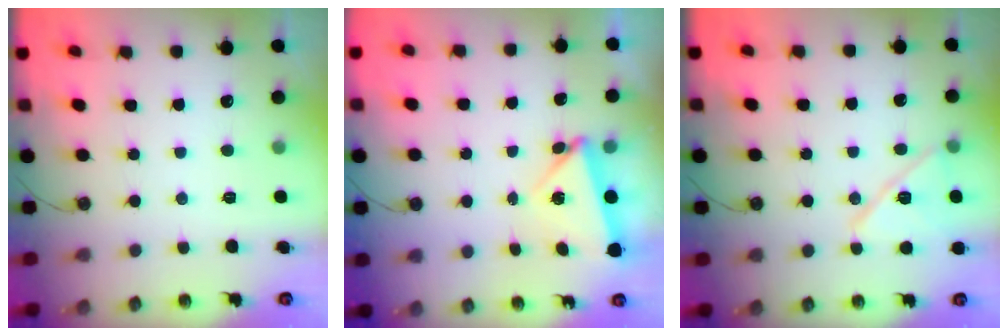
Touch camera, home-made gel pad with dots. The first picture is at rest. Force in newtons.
{"total": 5.7, "press": 5.6, "slide": 0.7}
{"total": 14.3, "press": 13.8, "slide": 3.8}